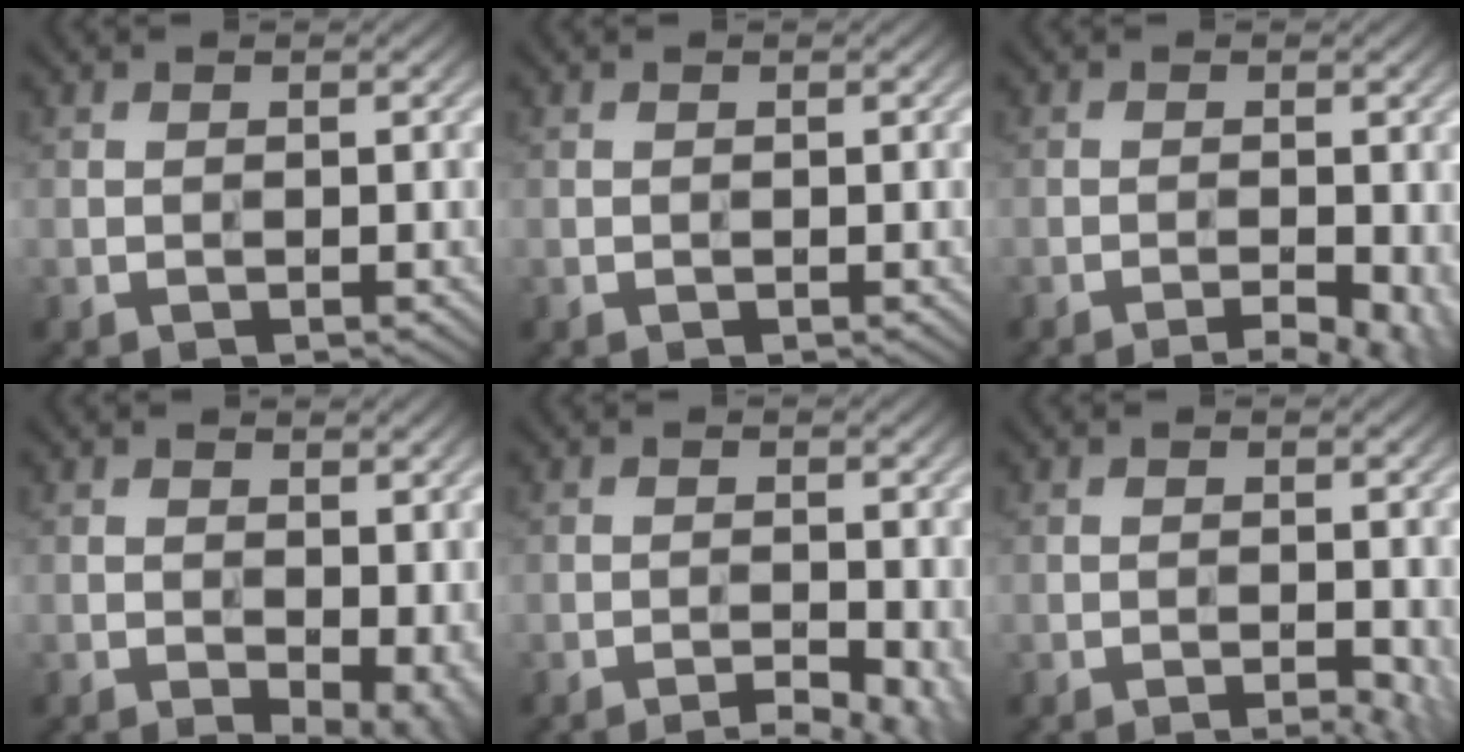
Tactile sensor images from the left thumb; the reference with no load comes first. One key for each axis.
{"total": 0.0}
{"total": 4.5, "fx": -2.6, "fy": 0.9, "fz": 3.6, "tx": -0.049, "ty": -0.003, "tz": -0.034}
{"total": 5.6, "fx": -1.4, "fy": 3.0, "fz": 4.5, "tx": -0.063, "ty": -0.013, "tz": -0.014}
{"total": 4.3, "fx": -2.7, "fy": 0.8, "fz": 3.2, "tx": -0.043, "ty": -0.002, "tz": -0.039}
{"total": 2.5, "fx": -1.2, "fy": 0.6, "fz": 2.1, "tx": -0.029, "ty": 0.001, "tz": -0.015}